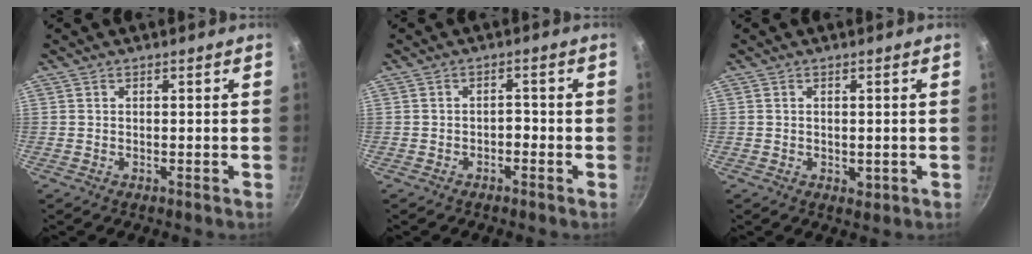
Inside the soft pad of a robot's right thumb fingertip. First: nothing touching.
{"total": 1.7, "force": [-1.0, 1.1, 0.9], "torque": [-0.004, 0.019, -0.012]}
{"total": 1.7, "force": [0.0, 1.2, 1.2], "torque": [-0.015, -0.004, 0.002]}